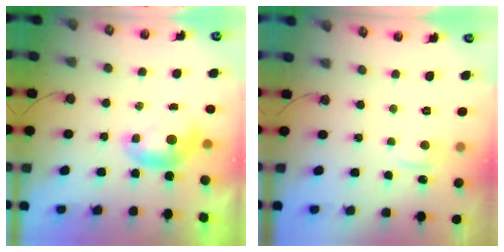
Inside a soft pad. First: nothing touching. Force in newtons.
{"total": 1.8, "press": 1.7, "slide": 0.6}